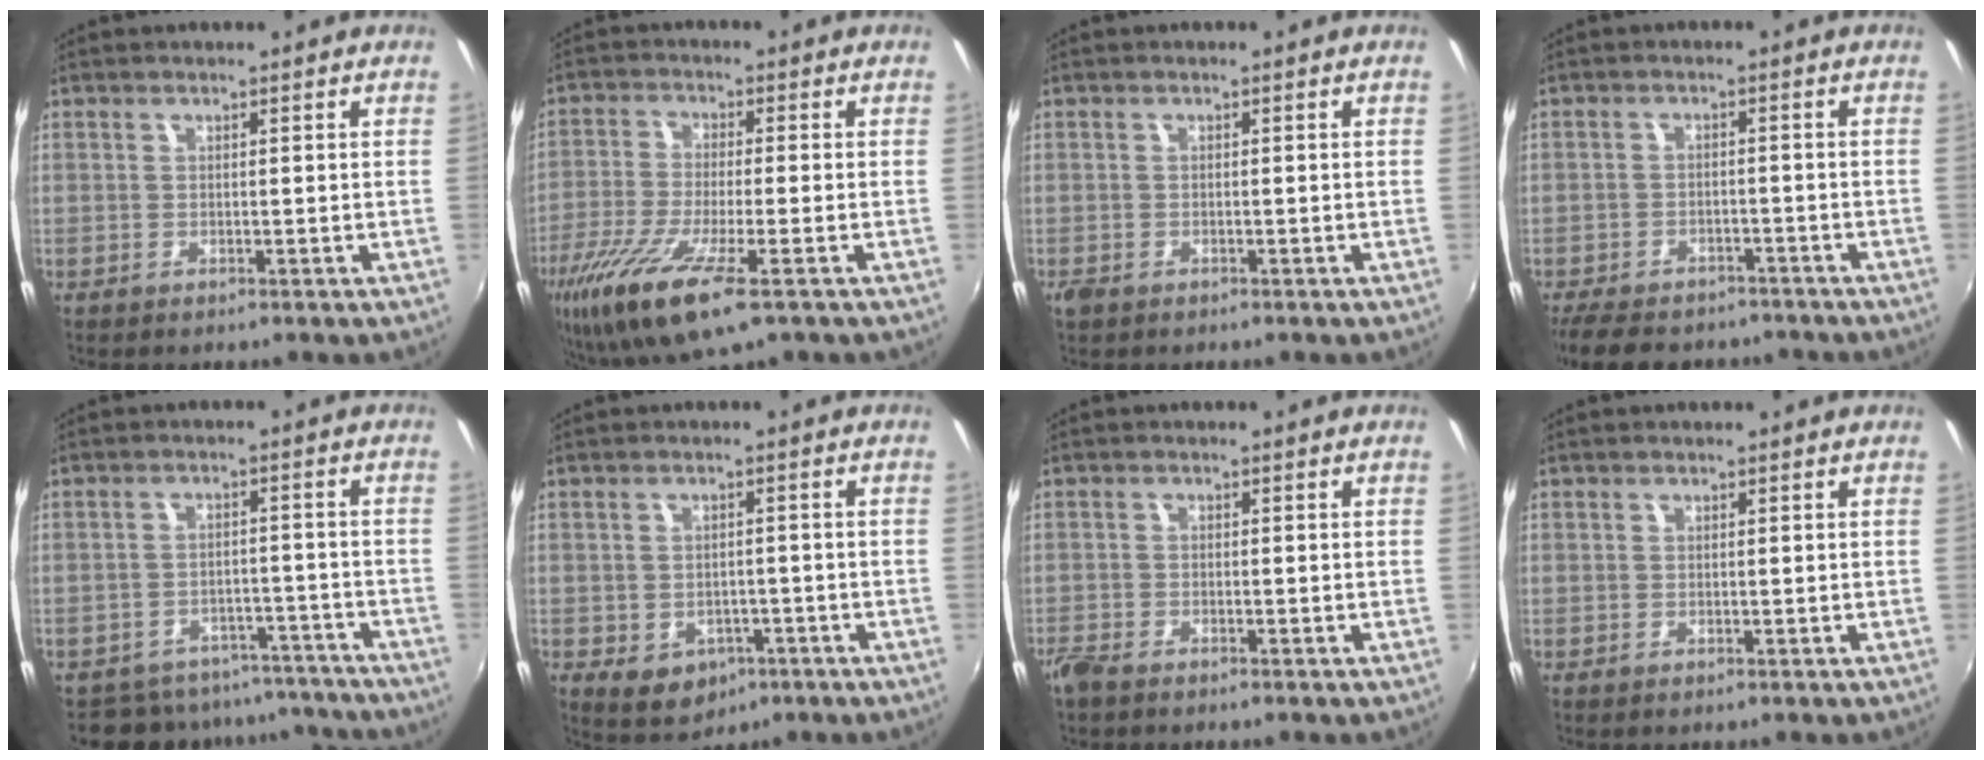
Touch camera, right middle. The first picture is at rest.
{"total": 15.4, "force": [-8.3, 3.3, 12.5], "torque": [-0.262, -0.054, -0.154]}
{"total": 1.7, "force": [-1.1, 1.0, 0.9], "torque": [-0.019, -0.005, -0.020]}
{"total": 10.7, "force": [-8.2, 5.6, 3.9], "torque": [-0.100, 0.010, -0.121]}
{"total": 11.9, "force": [-10.6, 4.9, 1.8], "torque": [-0.035, 0.027, -0.130]}
{"total": 6.8, "force": [-2.9, 5.3, 3.2], "torque": [-0.070, -0.006, -0.026]}
{"total": 2.8, "force": [-2.4, 0.8, 1.3], "torque": [-0.034, -0.010, -0.050]}
{"total": 0.9, "force": [0.0, 0.9, -0.1], "torque": [0.001, 0.004, 0.002]}